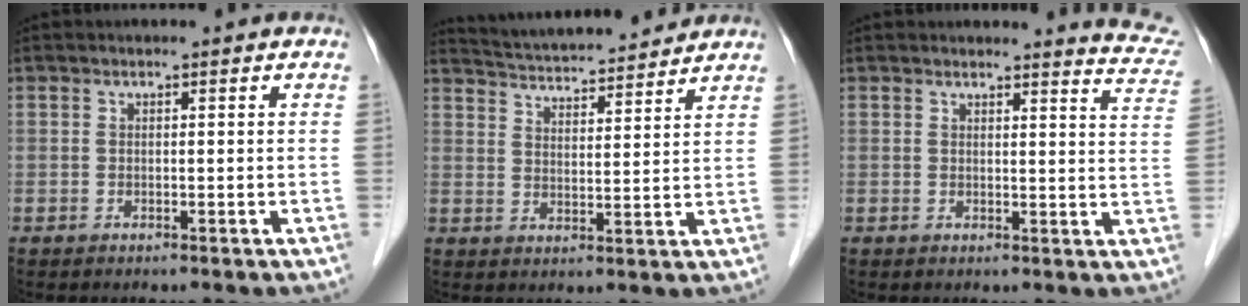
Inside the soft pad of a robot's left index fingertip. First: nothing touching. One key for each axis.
{"total": 13.1, "fx": 12.4, "fy": 1.1, "fz": 4.0, "tx": -0.074, "ty": 0.013, "tz": 0.187}
{"total": 6.7, "fx": 6.7, "fy": 0.3, "fz": 0.5, "tx": 0.006, "ty": -0.056, "tz": 0.044}